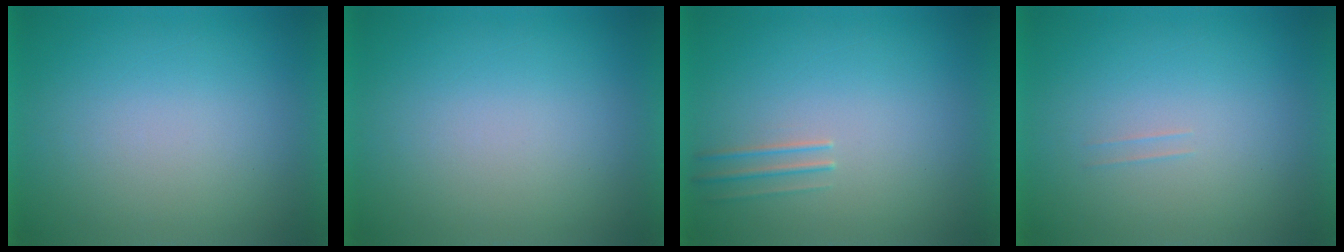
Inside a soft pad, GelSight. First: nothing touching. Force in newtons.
{"total": 0.0}
{"total": 1.2}
{"total": 1.1}